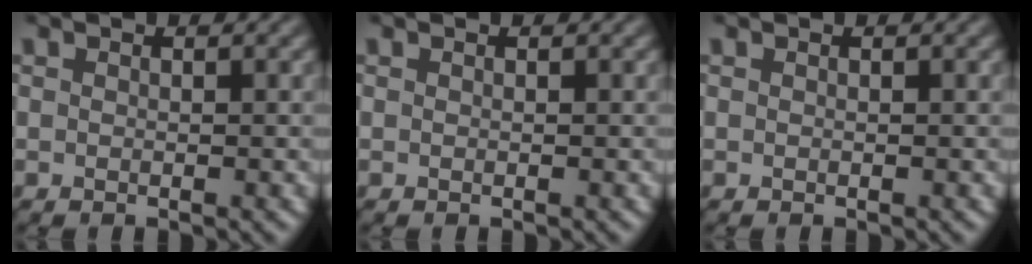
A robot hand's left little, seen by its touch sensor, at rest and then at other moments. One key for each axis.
{"total": 0.0}
{"total": 0.0}